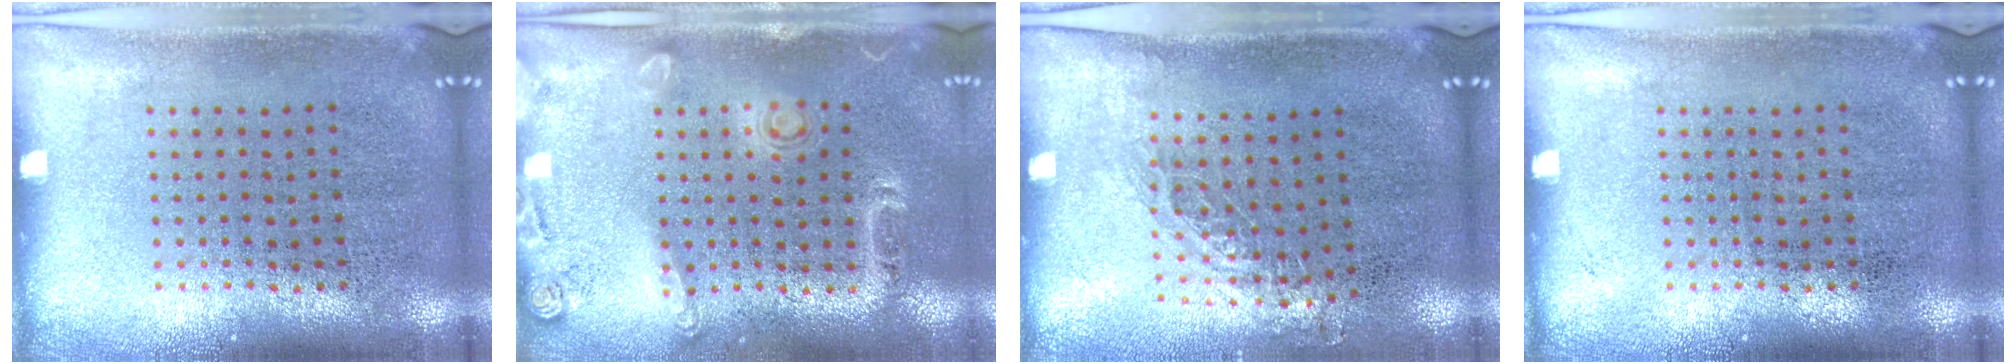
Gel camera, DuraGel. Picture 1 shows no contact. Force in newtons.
{"total": 1.6, "press": 1.2, "slide": 1.1}
{"total": 0.8, "press": 0.8, "slide": 0.2}
{"total": 0.0}